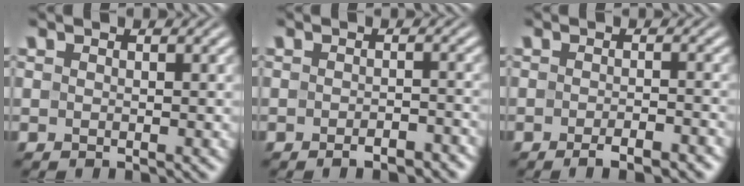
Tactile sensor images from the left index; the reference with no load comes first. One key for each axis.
{"total": 2.6, "fx": -1.9, "fy": 0.8, "fz": 1.6, "tx": -0.020, "ty": 0.004, "tz": -0.025}
{"total": 3.3, "fx": -2.1, "fy": 0.8, "fz": 2.3, "tx": -0.032, "ty": 0.001, "tz": -0.032}